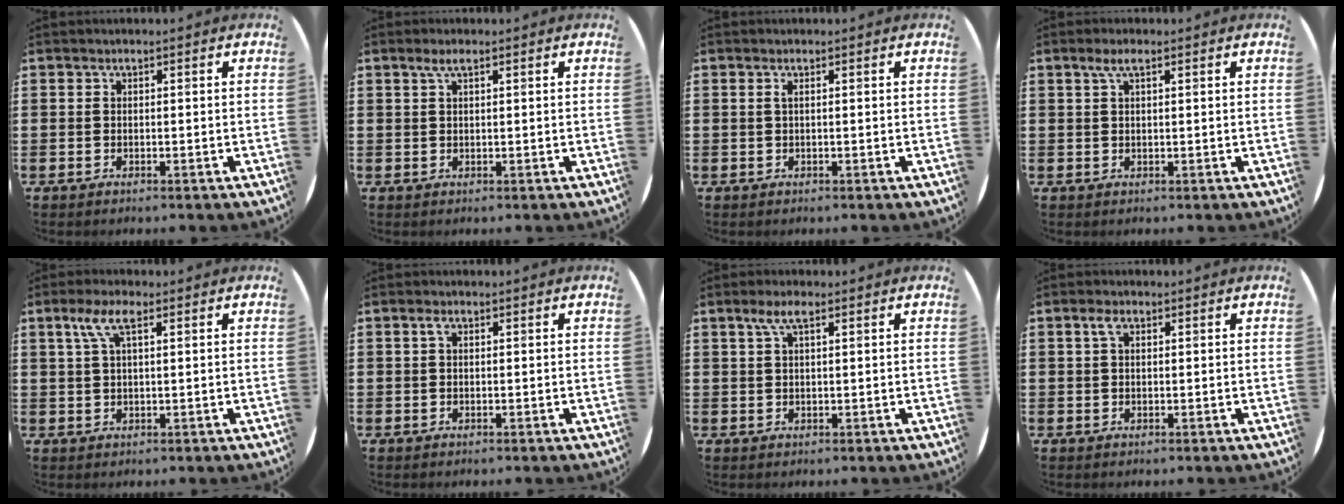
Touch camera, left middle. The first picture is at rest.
{"total": 1.6, "force": [0.9, 0.3, 1.3], "torque": [-0.027, 0.005, 0.015]}
{"total": 0.5, "force": [0.1, -0.1, 0.5], "torque": [-0.007, -0.001, 0.002]}
{"total": 2.1, "force": [1.1, 0.5, 1.7], "torque": [-0.034, 0.006, 0.018]}
{"total": 4.2, "force": [2.1, 1.2, 3.4], "torque": [-0.073, 0.010, 0.034]}
{"total": 0.9, "force": [0.4, 0.4, 0.7], "torque": [-0.017, 0.004, 0.006]}
{"total": 3.0, "force": [1.7, 0.8, 2.4], "torque": [-0.050, 0.009, 0.027]}
{"total": 1.9, "force": [0.8, 0.9, 1.4], "torque": [-0.031, 0.007, 0.013]}